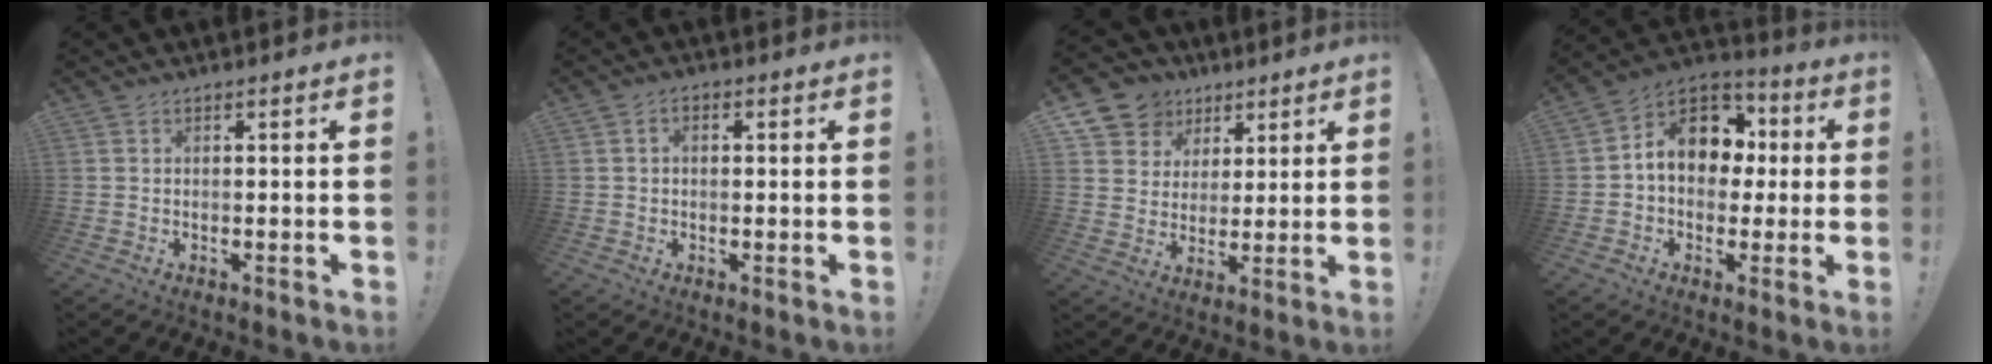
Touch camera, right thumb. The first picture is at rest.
{"total": 2.0, "force": [-0.3, 1.4, 1.3], "torque": [-0.023, 0.007, -0.007]}
{"total": 9.6, "force": [4.7, 8.2, 1.8], "torque": [-0.030, -0.031, 0.096]}
{"total": 13.3, "force": [2.2, 10.4, 8.0], "torque": [-0.116, 0.009, 0.049]}